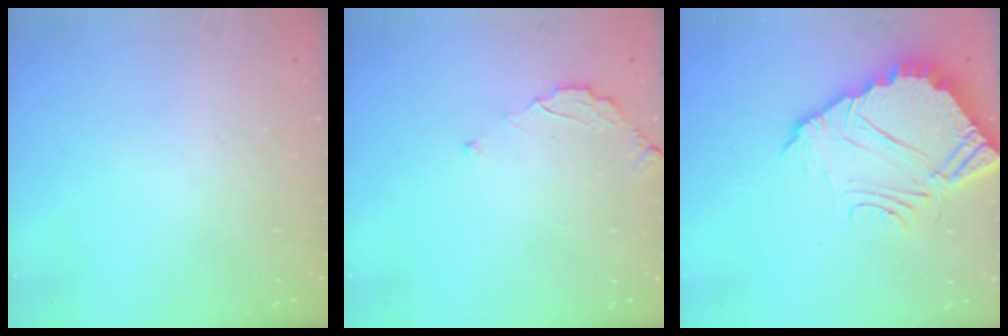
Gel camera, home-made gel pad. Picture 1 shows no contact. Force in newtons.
{"total": 2.9, "press": 2.9, "slide": 0.3}
{"total": 9.2, "press": 9.2, "slide": 0.7}